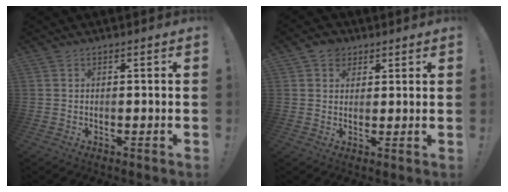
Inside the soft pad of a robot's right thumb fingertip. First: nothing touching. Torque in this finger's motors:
{"motor_torque": [-0.30, 0.22, 0.04, -0.02, 0.00]}